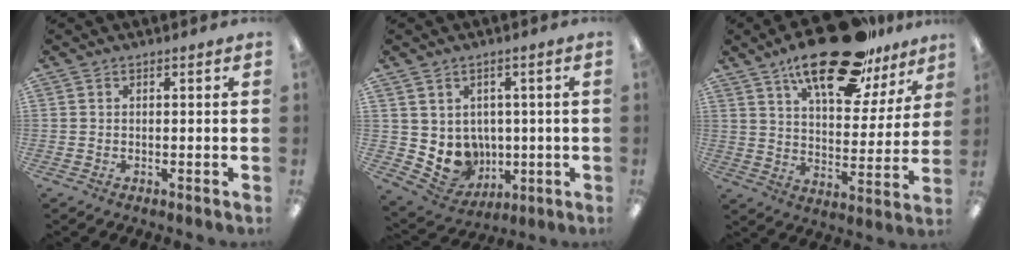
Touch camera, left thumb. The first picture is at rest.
{"total": 6.9, "force": [1.2, 6.6, 1.5], "torque": [-0.047, -0.018, 0.034]}
{"total": 23.1, "force": [16.1, 8.9, 13.9], "torque": [-0.213, -0.085, 0.268]}